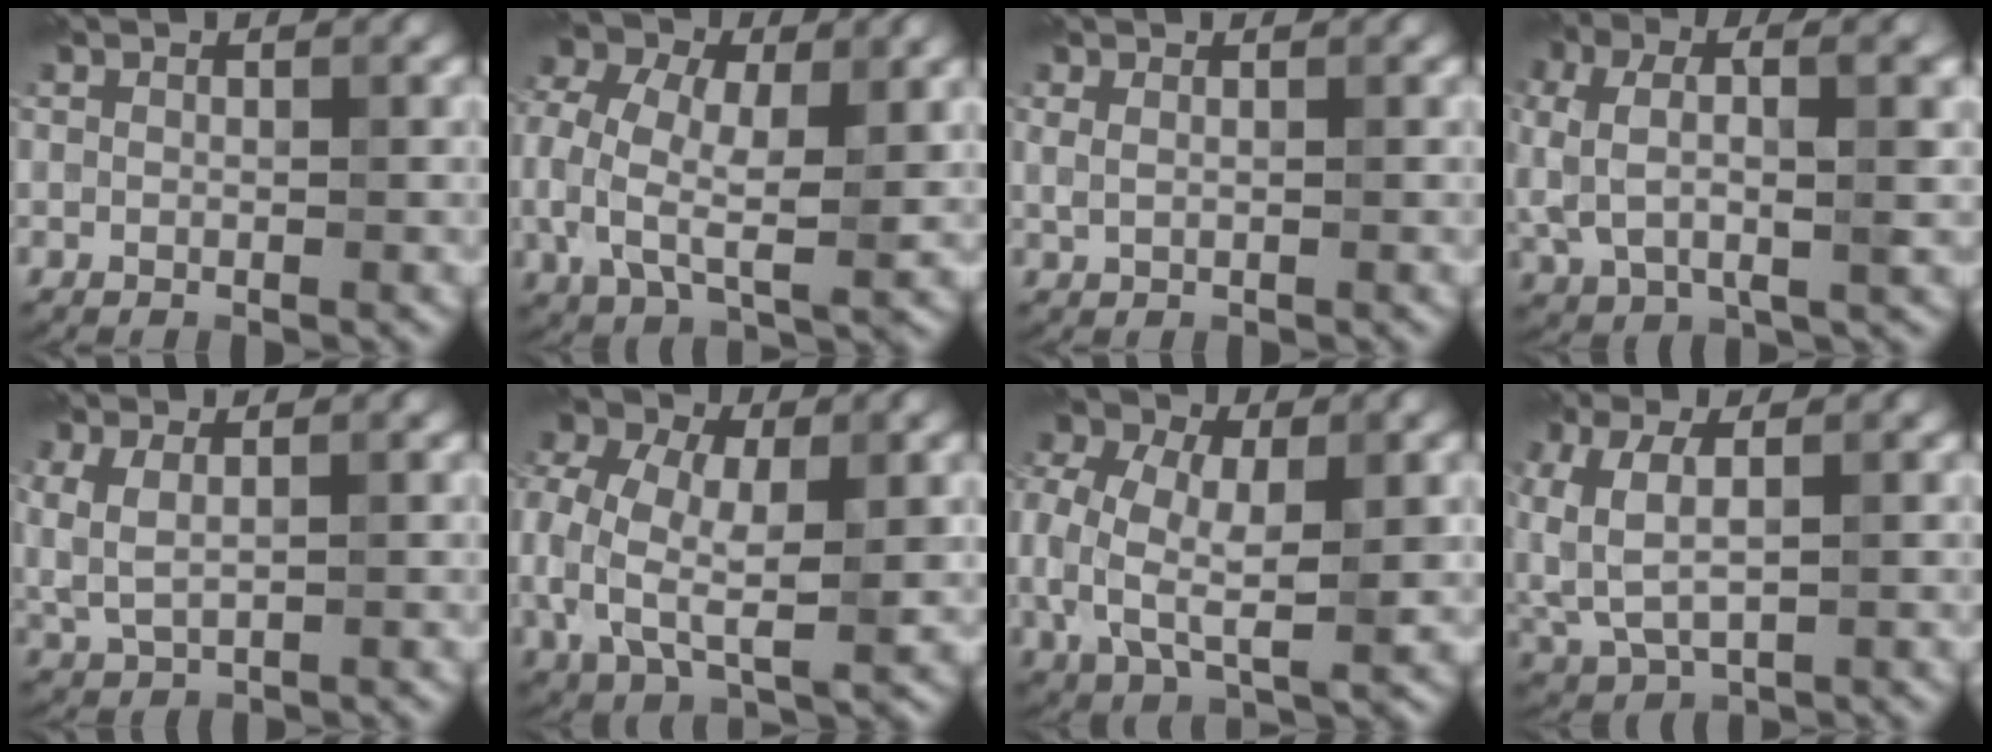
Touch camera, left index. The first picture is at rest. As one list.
[{"total": 9.6, "force": [0.6, 6.1, 7.3], "torque": [-0.180, 0.008, 0.005]}, {"total": 0.7, "force": [0.5, 0.2, 0.4], "torque": [-0.012, 0.004, 0.009]}, {"total": 6.7, "force": [0.7, 3.2, 5.9], "torque": [-0.124, 0.005, 0.008]}, {"total": 2.4, "force": [0.8, 1.1, 2.0], "torque": [-0.056, 0.003, 0.021]}, {"total": 10.3, "force": [0.0, 6.8, 7.8], "torque": [-0.189, 0.006, -0.007]}, {"total": 9.5, "force": [0.0, 6.2, 7.2], "torque": [-0.173, 0.005, -0.002]}, {"total": 4.6, "force": [0.6, 2.6, 3.7], "torque": [-0.101, 0.007, 0.015]}]